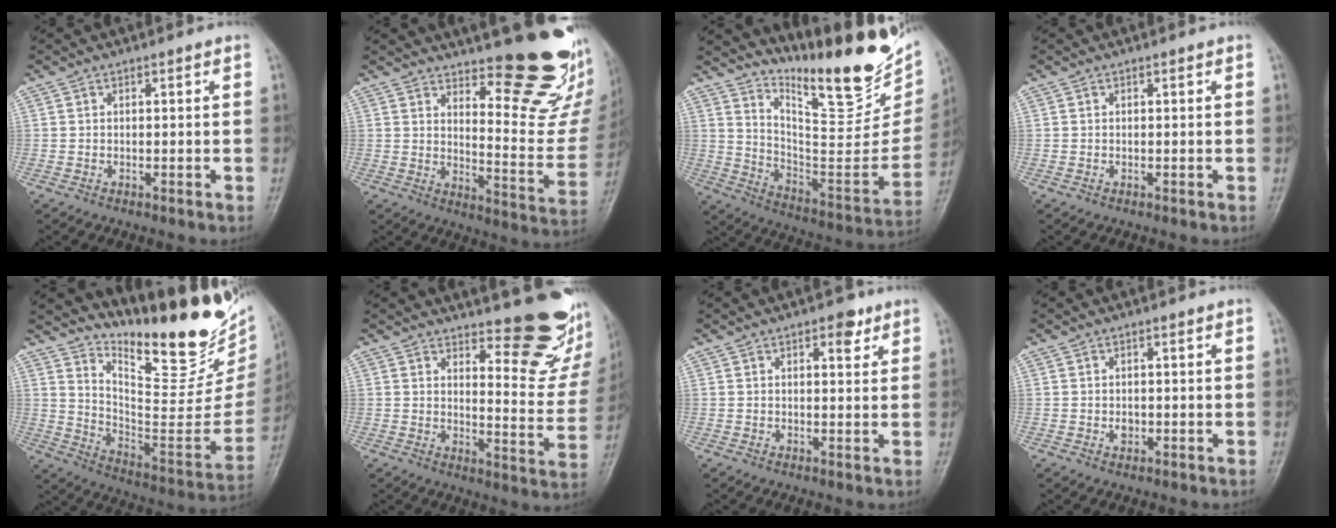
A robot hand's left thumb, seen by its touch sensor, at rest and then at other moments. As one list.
[{"total": 21.9, "force": [14.5, 6.7, 15.0], "torque": [-0.153, -0.120, 0.193]}, {"total": 26.2, "force": [19.2, 7.4, 16.3], "torque": [-0.207, -0.122, 0.290]}, {"total": 0.0}, {"total": 27.1, "force": [21.9, 8.1, 13.8], "torque": [-0.177, -0.161, 0.317]}, {"total": 17.1, "force": [12.4, 5.5, 10.3], "torque": [-0.084, -0.113, 0.153]}, {"total": 3.8, "force": [2.1, 1.8, 2.6], "torque": [-0.022, -0.007, 0.026]}, {"total": 1.6, "force": [-0.2, 1.3, 1.0], "torque": [-0.007, 0.001, 0.000]}]